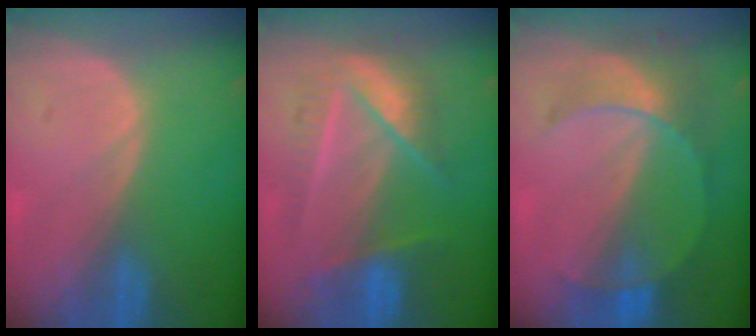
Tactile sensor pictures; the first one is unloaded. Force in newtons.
{"total": 7.8, "press": 7.6, "slide": 1.8}
{"total": 7.6, "press": 6.7, "slide": 3.6}